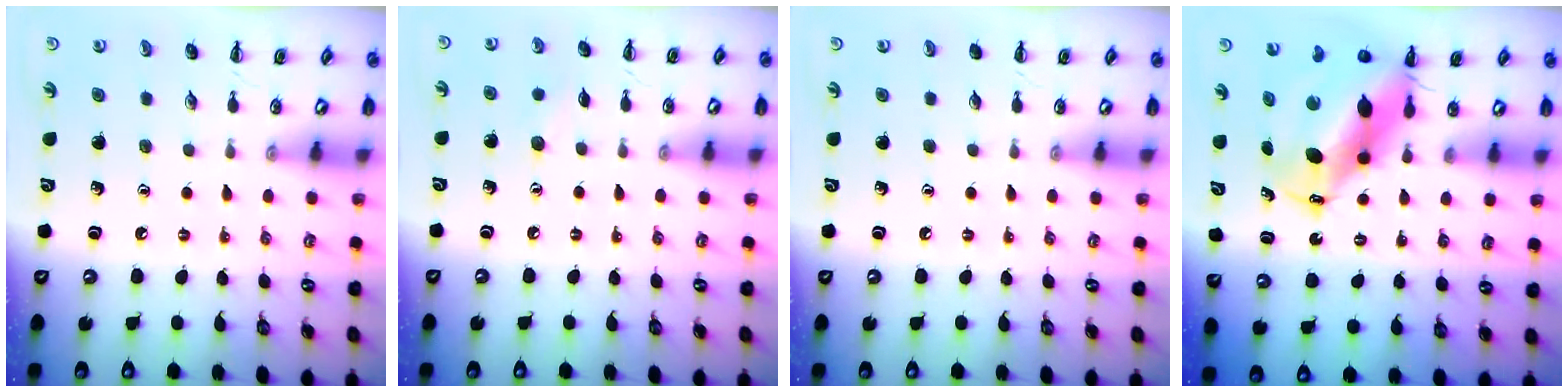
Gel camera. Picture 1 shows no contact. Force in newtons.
{"total": 4.3, "press": 4.2, "slide": 1.0}
{"total": 0.0}
{"total": 10.9, "press": 10.5, "slide": 3.0}